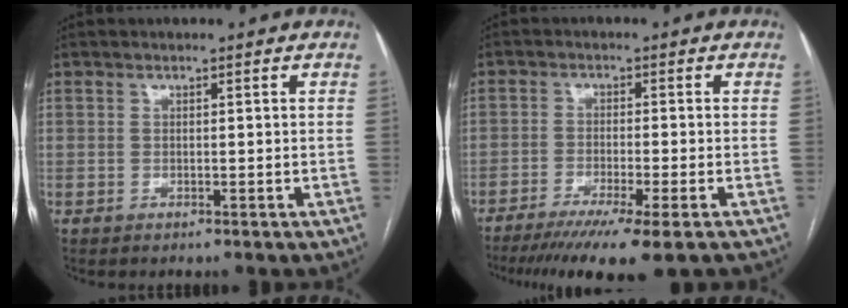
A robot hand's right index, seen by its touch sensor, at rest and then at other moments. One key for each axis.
{"total": 11.9, "fx": -8.8, "fy": 0.0, "fz": 8.1, "tx": -0.119, "ty": -0.031, "tz": -0.135}